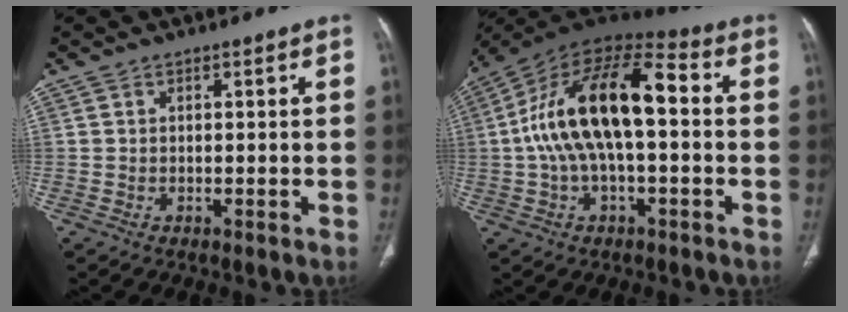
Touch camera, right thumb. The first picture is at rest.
{"total": 19.5, "force": [0.7, 9.0, 17.2], "torque": [-0.314, 0.050, 0.004]}